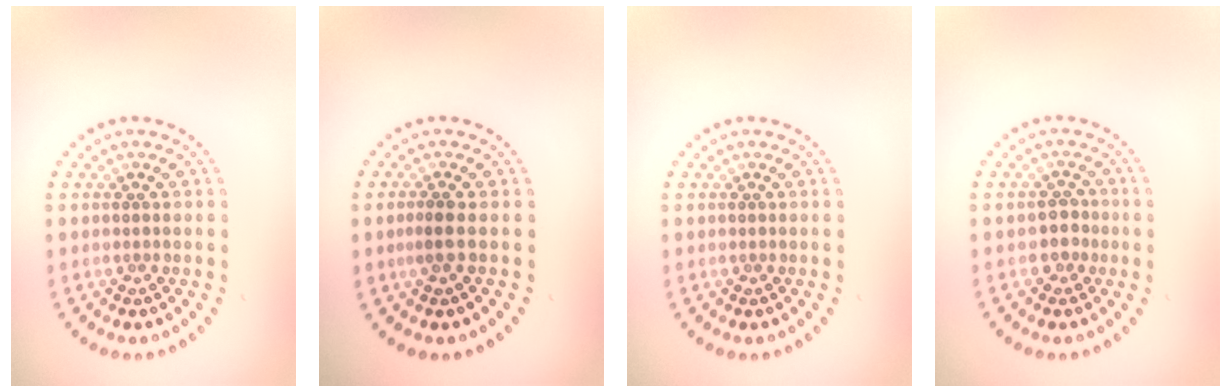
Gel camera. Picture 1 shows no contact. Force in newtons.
{"total": 1.4, "press": 1.1, "slide": 0.8}
{"total": 0.0}
{"total": 1.6, "press": 1.3, "slide": 1.0}